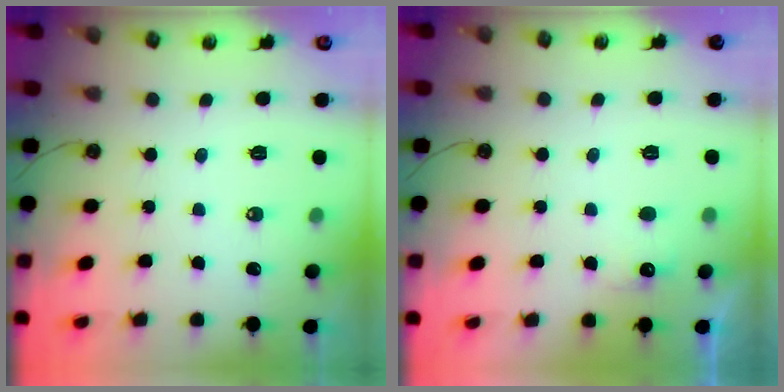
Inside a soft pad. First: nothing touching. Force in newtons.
{"total": 5.4, "press": 5.2, "slide": 1.3}